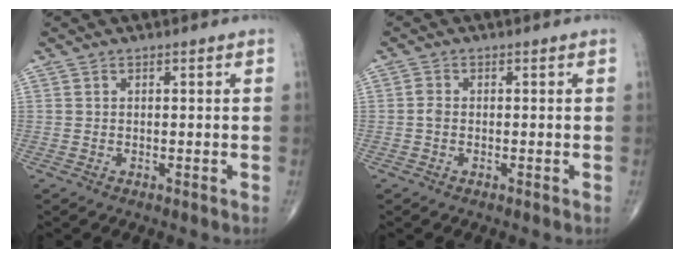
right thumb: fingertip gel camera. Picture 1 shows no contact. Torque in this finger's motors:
{"motor_torque": [0.29, 0.51, 0.15, -0.12, -0.02]}